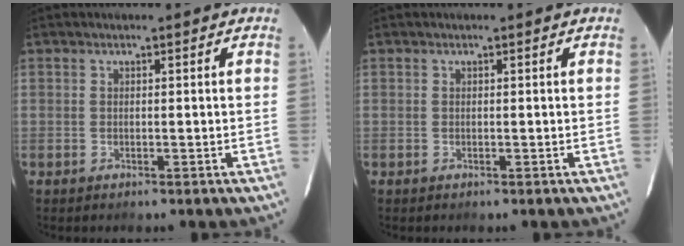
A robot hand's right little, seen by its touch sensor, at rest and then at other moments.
{"total": 0.0}